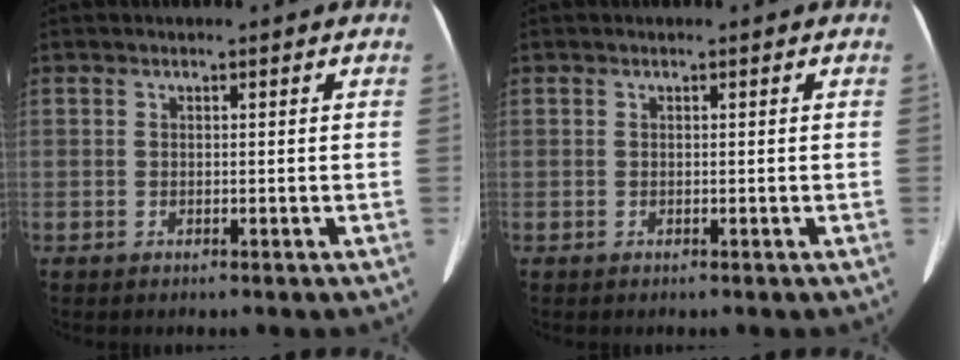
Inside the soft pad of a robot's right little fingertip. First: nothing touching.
{"total": 0.0}